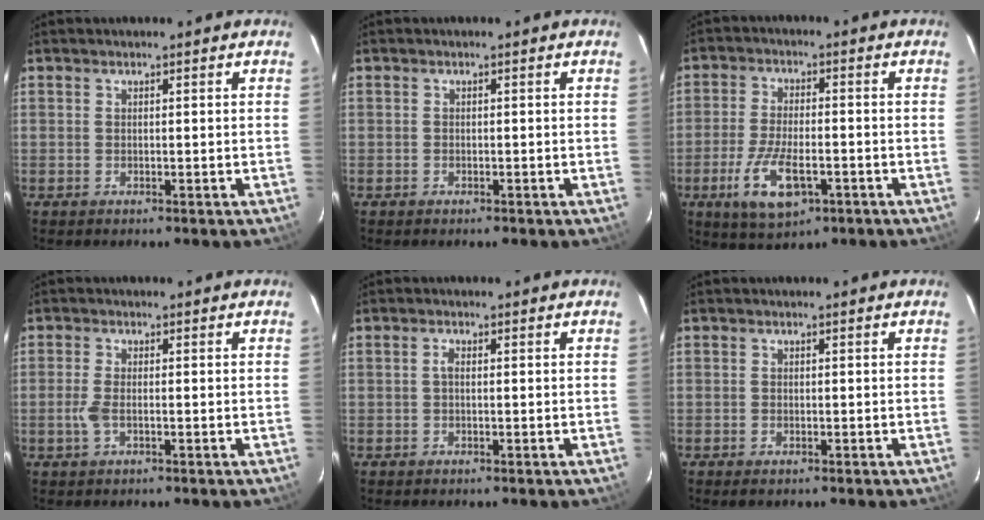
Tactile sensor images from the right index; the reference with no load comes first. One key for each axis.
{"total": 0.7, "fx": -0.6, "fy": 0.4, "fz": 0.1, "tx": -0.004, "ty": 0.000, "tz": -0.011}
{"total": 10.0, "fx": -4.3, "fy": 4.1, "fz": 8.0, "tx": -0.175, "ty": -0.014, "tz": -0.074}
{"total": 3.0, "fx": -0.9, "fy": 1.1, "fz": 2.6, "tx": -0.064, "ty": 0.000, "tz": -0.020}
{"total": 1.0, "fx": -0.1, "fy": 0.5, "fz": 0.9, "tx": -0.018, "ty": 0.006, "tz": -0.003}
{"total": 1.0, "fx": -0.7, "fy": 0.6, "fz": 0.4, "tx": -0.009, "ty": -0.003, "tz": -0.014}